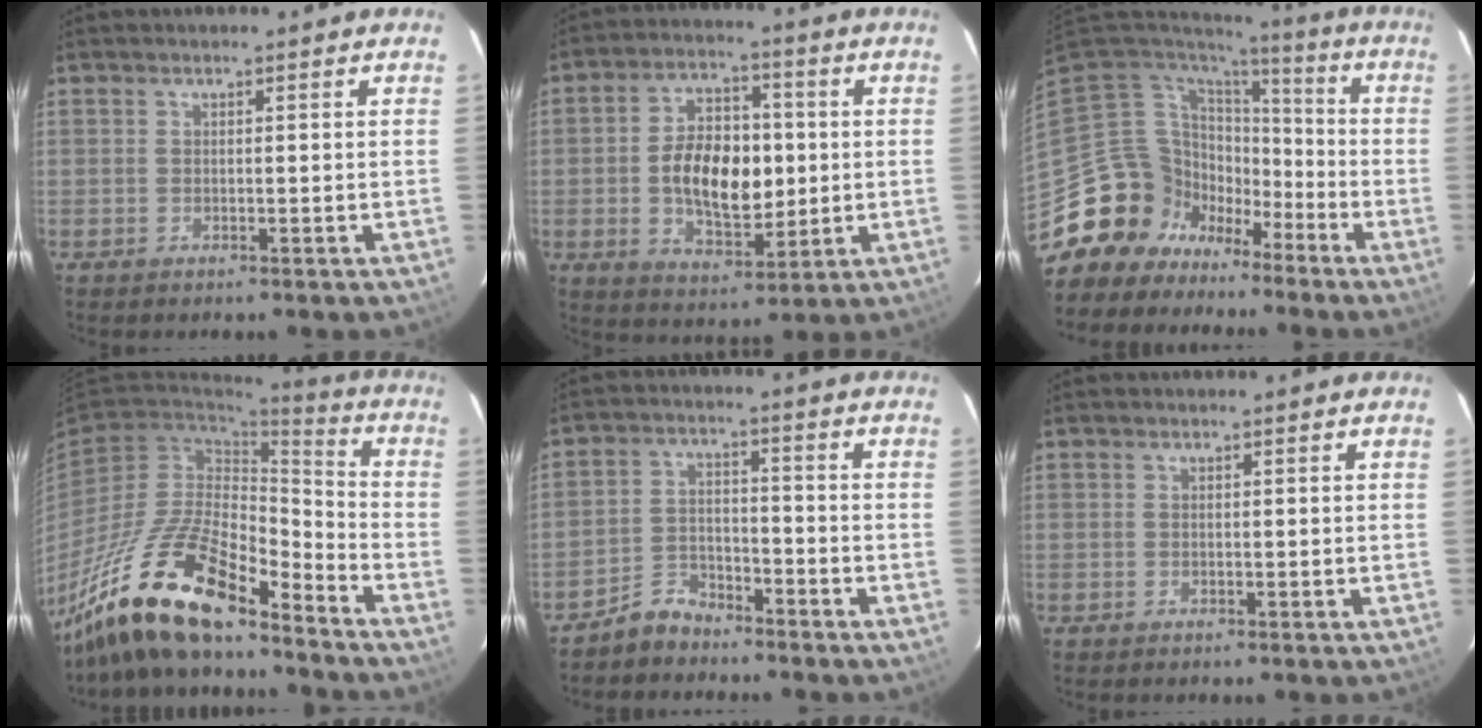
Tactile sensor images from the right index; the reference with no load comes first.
{"total": 13.5, "force": [-0.6, 7.8, 11.0], "torque": [-0.202, 0.013, -0.001]}
{"total": 14.8, "force": [-9.0, 11.5, 2.5], "torque": [-0.083, 0.037, -0.150]}
{"total": 19.5, "force": [-15.1, 5.5, 11.0], "torque": [-0.225, -0.016, -0.280]}
{"total": 5.5, "force": [-4.8, 2.5, 0.8], "torque": [-0.026, 0.018, -0.085]}
{"total": 0.0}